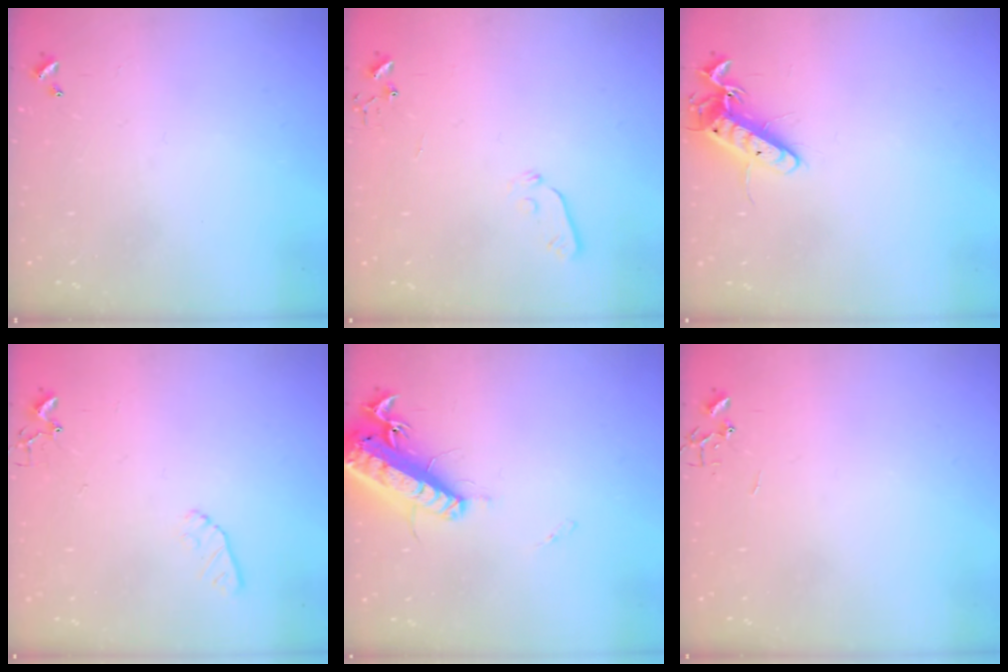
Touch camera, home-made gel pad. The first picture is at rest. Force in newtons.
{"total": 4.0, "press": 3.8, "slide": 0.9}
{"total": 12.3, "press": 12.2, "slide": 0.9}
{"total": 5.8, "press": 5.7, "slide": 0.8}
{"total": 18.1, "press": 17.6, "slide": 4.0}
{"total": 0.0}